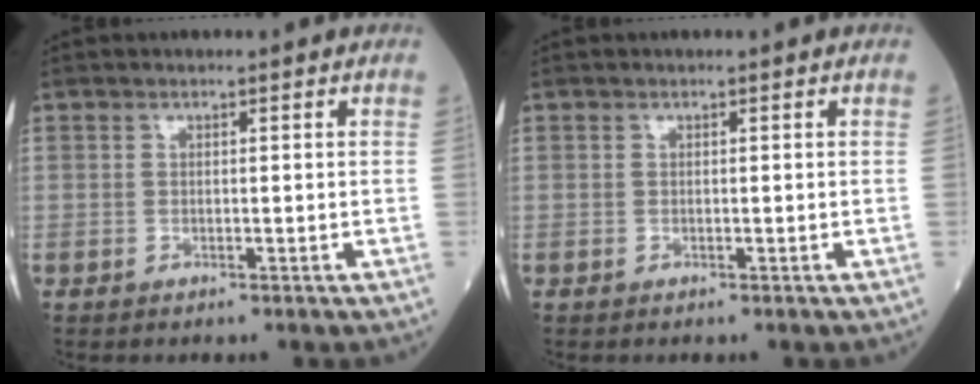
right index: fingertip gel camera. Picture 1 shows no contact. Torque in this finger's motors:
{"motor_torque": [-0.25, -0.07, 0.01, 0.01]}